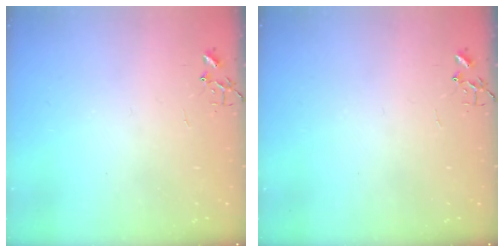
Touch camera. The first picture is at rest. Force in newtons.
{"total": 0.0}